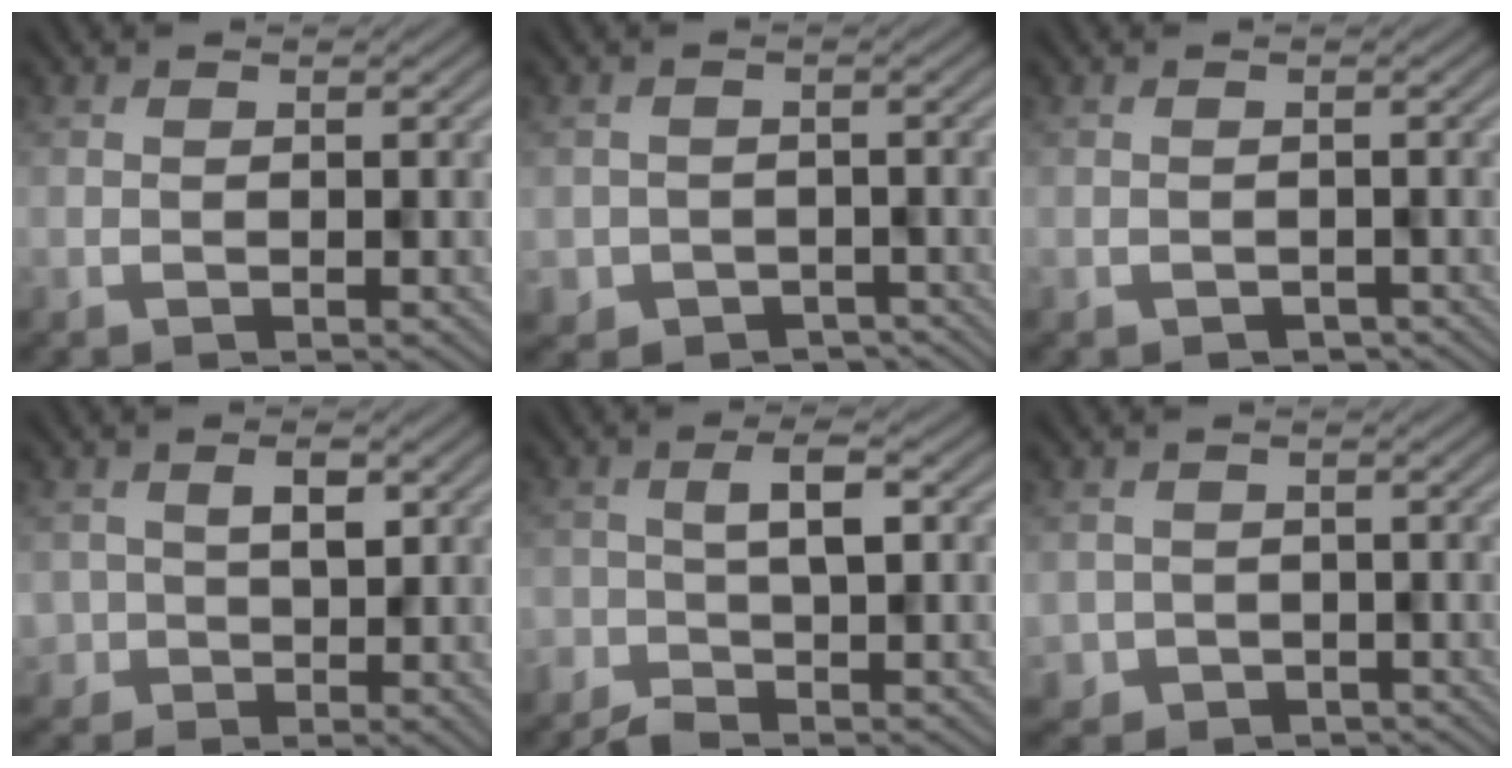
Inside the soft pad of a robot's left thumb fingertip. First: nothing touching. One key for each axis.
{"total": 3.2, "fx": -1.6, "fy": 2.7, "fz": 0.4, "tx": -0.007, "ty": -0.017, "tz": -0.021}
{"total": 1.1, "fx": -0.8, "fy": 0.7, "fz": 0.3, "tx": -0.006, "ty": -0.002, "tz": -0.010}
{"total": 3.0, "fx": 0.9, "fy": 2.2, "fz": 1.8, "tx": -0.024, "ty": -0.004, "tz": 0.020}
{"total": 3.2, "fx": -1.5, "fy": 0.8, "fz": 2.7, "tx": -0.049, "ty": 0.007, "tz": -0.039}
{"total": 2.6, "fx": -0.9, "fy": 2.4, "fz": 0.1, "tx": -0.007, "ty": -0.014, "tz": -0.015}